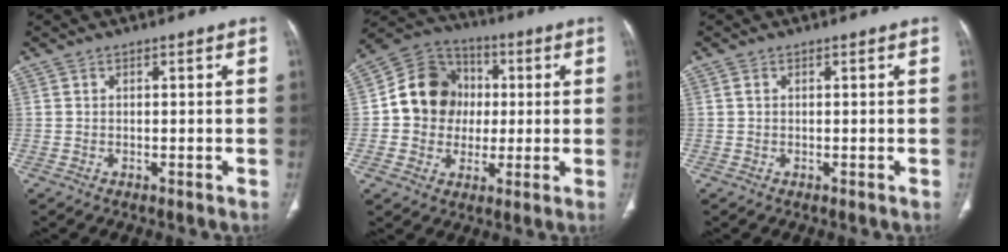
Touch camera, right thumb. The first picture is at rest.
{"total": 13.6, "force": [0.7, 12.2, 5.9], "torque": [-0.066, 0.021, 0.005]}
{"total": 0.5, "force": [0.1, 0.4, 0.3], "torque": [-0.008, 0.002, 0.002]}